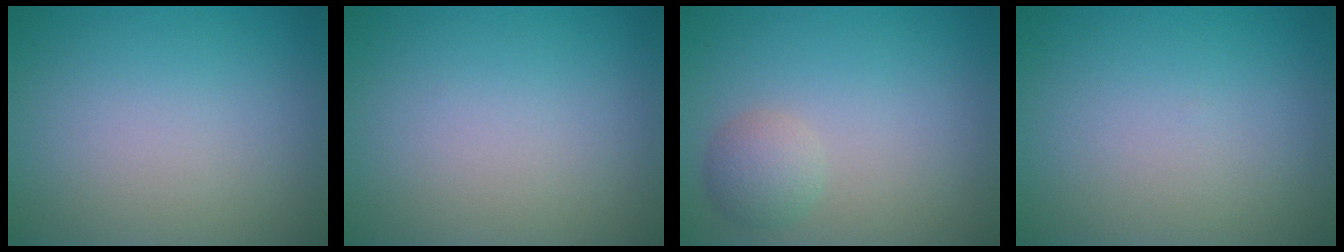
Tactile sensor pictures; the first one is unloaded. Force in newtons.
{"total": 0.0}
{"total": 2.1, "press": 2.1, "slide": 0.0}
{"total": 0.0}